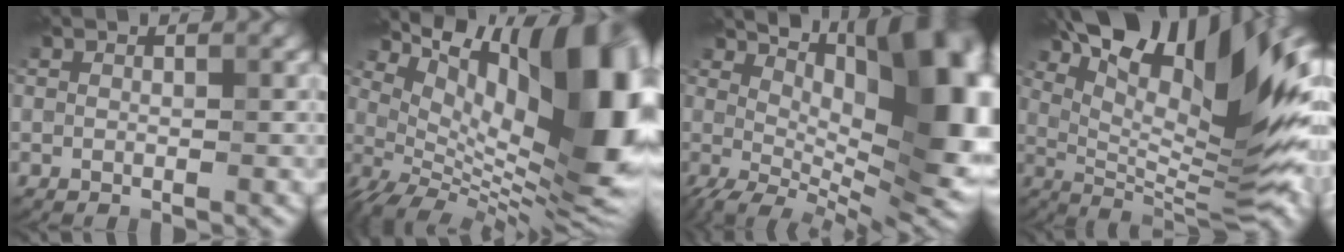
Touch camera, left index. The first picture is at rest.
{"total": 18.1, "force": [4.3, 8.7, 15.3], "torque": [-0.215, 0.008, 0.085]}
{"total": 17.0, "force": [3.3, 7.8, 14.8], "torque": [-0.180, 0.009, 0.064]}
{"total": 18.1, "force": [7.3, 5.5, 15.6], "torque": [-0.233, 0.034, 0.110]}